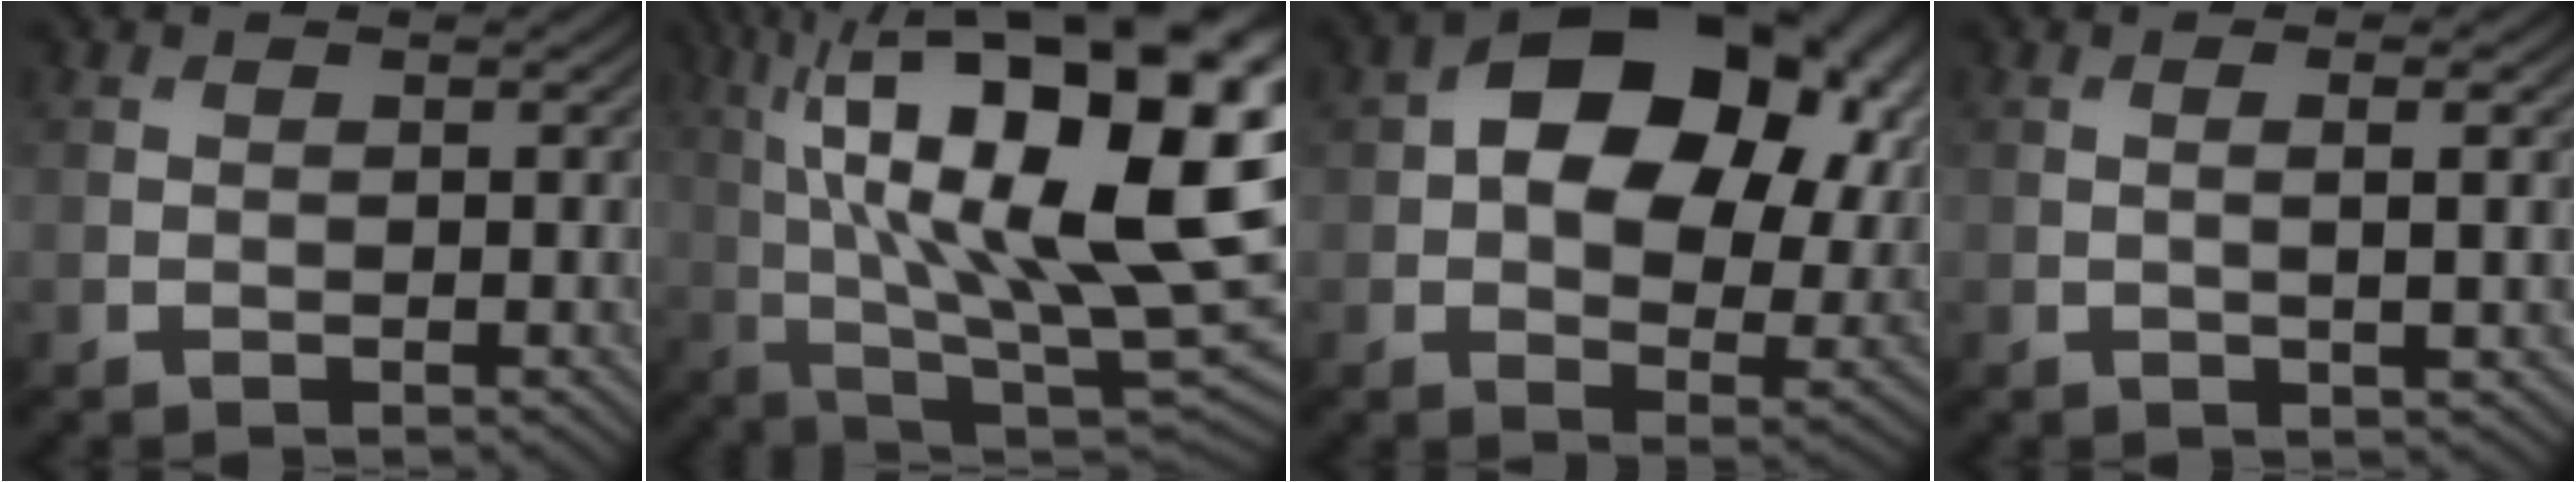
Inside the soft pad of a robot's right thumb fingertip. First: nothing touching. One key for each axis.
{"total": 22.2, "fx": 5.2, "fy": 8.5, "fz": 19.8, "tx": -0.314, "ty": 0.025, "tz": 0.084}
{"total": 17.3, "fx": 5.5, "fy": 11.3, "fz": 11.9, "tx": -0.170, "ty": 0.006, "tz": 0.090}
{"total": 3.9, "fx": 0.3, "fy": 0.8, "fz": 3.8, "tx": -0.057, "ty": 0.010, "tz": 0.002}